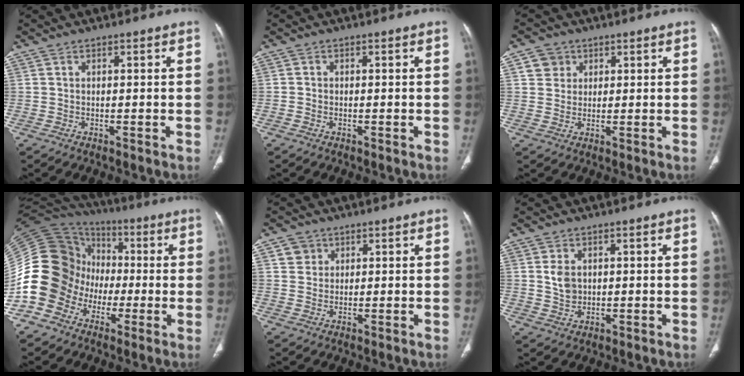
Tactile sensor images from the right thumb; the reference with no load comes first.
{"total": 0.5, "force": [-0.3, 0.4, 0.2], "torque": [-0.003, 0.001, -0.007]}
{"total": 4.2, "force": [1.7, 3.8, 0.7], "torque": [0.008, -0.004, 0.027]}
{"total": 20.0, "force": [-4.9, 17.5, 8.3], "torque": [-0.157, 0.072, -0.091]}
{"total": 3.1, "force": [1.4, 2.8, 0.4], "torque": [0.012, -0.006, 0.021]}
{"total": 3.7, "force": [0.7, 2.8, 2.3], "torque": [-0.030, -0.007, 0.019]}